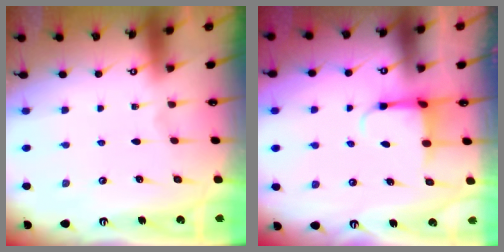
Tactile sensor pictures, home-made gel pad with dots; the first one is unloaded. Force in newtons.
{"total": 3.9, "press": 3.7, "slide": 1.2}